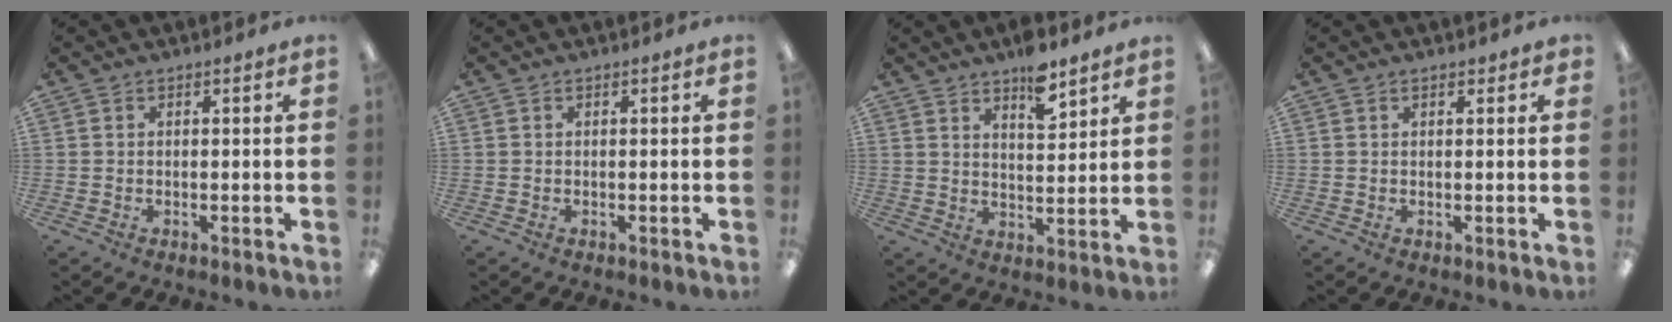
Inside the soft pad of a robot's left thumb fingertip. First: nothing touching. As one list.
[{"total": 0.0}, {"total": 8.1, "force": [6.2, 2.8, 4.4], "torque": [-0.053, -0.042, 0.104]}, {"total": 1.2, "force": [0.7, 0.6, 0.6], "torque": [-0.006, -0.002, 0.012]}]